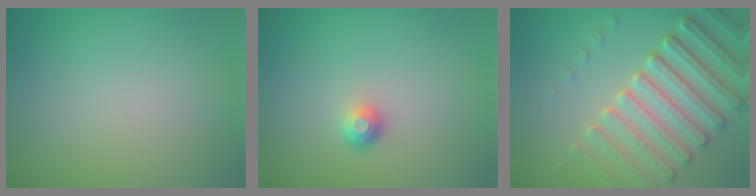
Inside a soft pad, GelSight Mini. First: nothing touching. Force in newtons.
{"total": 1.1, "press": 1.0, "slide": 0.5}
{"total": 7.6, "press": 5.7, "slide": 5.0}